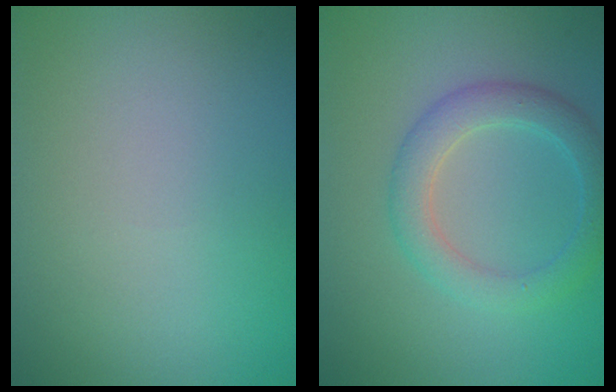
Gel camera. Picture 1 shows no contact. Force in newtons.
{"total": 3.5, "press": 3.5, "slide": 0.0}